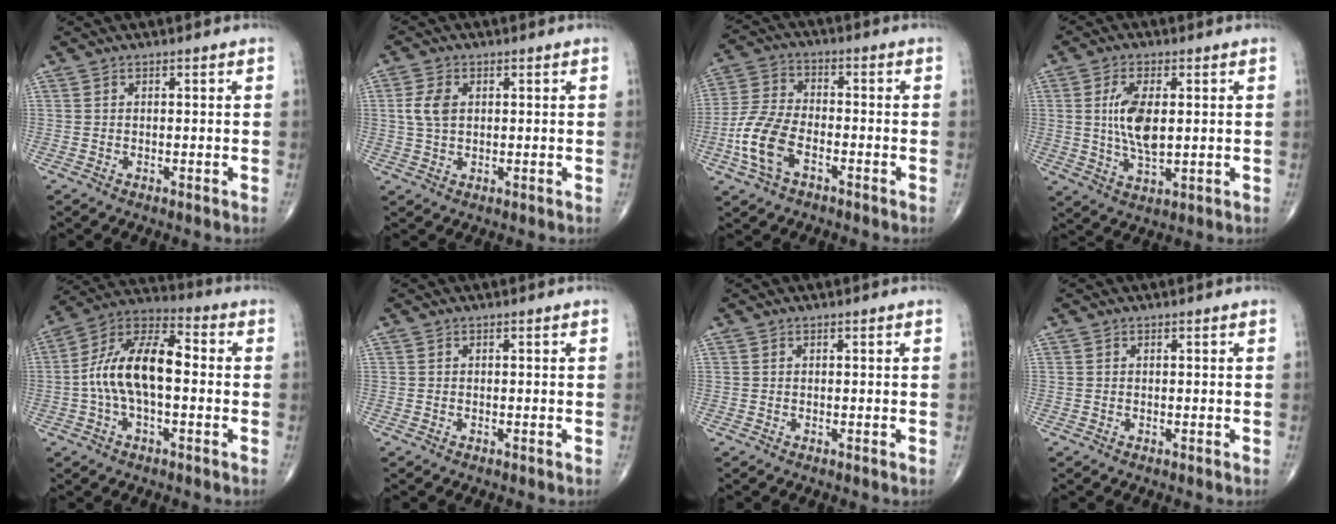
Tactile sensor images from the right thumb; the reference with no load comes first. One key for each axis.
{"total": 4.6, "fx": 0.8, "fy": 2.9, "fz": 3.4, "tx": -0.072, "ty": 0.001, "tz": 0.016}
{"total": 10.6, "fx": -4.2, "fy": 5.8, "fz": 7.8, "tx": -0.171, "ty": 0.021, "tz": -0.086}
{"total": 8.8, "fx": 1.1, "fy": 3.9, "fz": 7.8, "tx": -0.148, "ty": -0.012, "tz": 0.023}
{"total": 14.8, "fx": -0.7, "fy": 7.1, "fz": 12.9, "tx": -0.239, "ty": 0.045, "tz": -0.024}
{"total": 0.0}
{"total": 0.0}
{"total": 0.0}